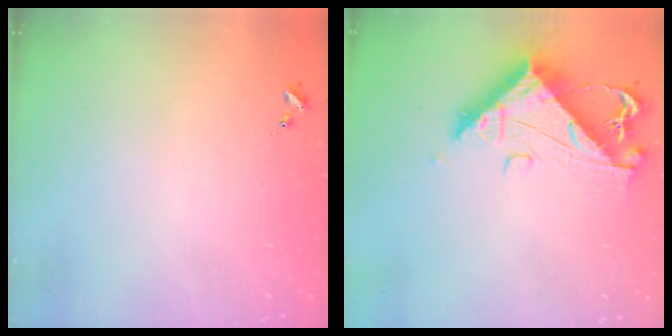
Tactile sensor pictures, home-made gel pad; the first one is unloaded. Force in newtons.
{"total": 10.1, "press": 10.0, "slide": 1.0}